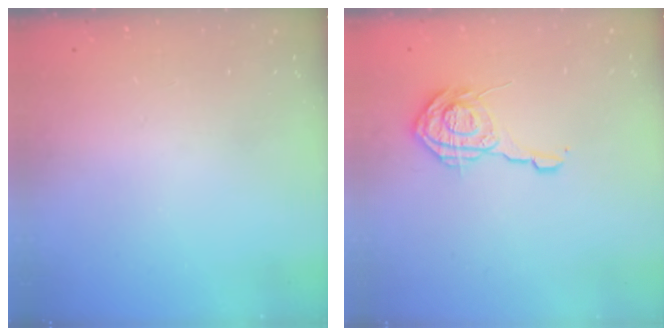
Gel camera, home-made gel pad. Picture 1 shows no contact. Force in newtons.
{"total": 11.1, "press": 11.1, "slide": 0.9}